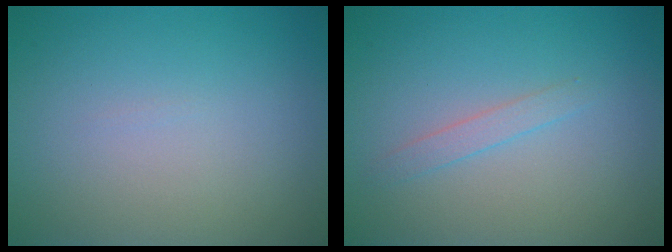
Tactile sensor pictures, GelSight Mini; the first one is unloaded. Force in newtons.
{"total": 1.1, "press": 1.1, "slide": 0.1}